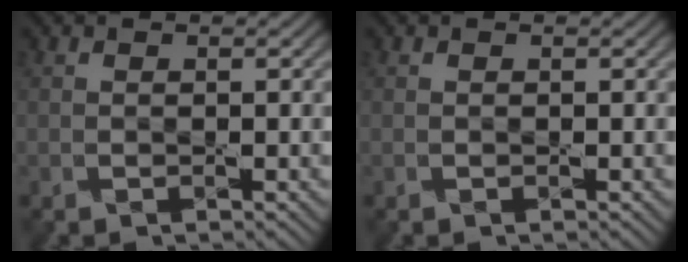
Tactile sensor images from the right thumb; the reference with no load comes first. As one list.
[{"total": 0.0}]